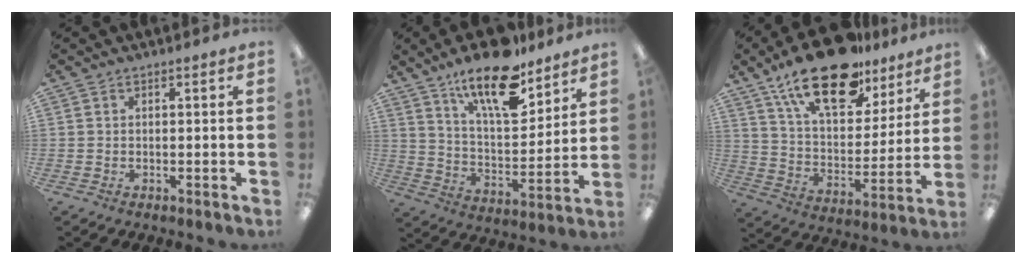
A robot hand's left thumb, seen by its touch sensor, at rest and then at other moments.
{"total": 18.1, "force": [13.0, 6.5, 10.7], "torque": [-0.182, -0.074, 0.220]}
{"total": 22.0, "force": [15.2, 9.8, 12.5], "torque": [-0.209, -0.083, 0.266]}